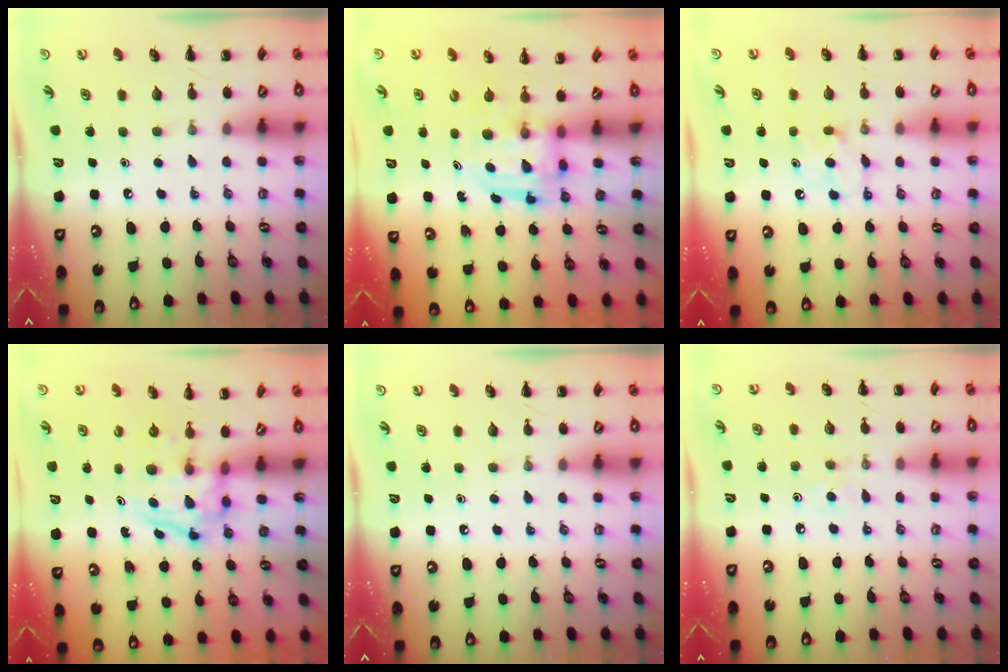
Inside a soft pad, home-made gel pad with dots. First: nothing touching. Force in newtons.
{"total": 3.1, "press": 3.1, "slide": 0.2}
{"total": 6.8, "press": 6.6, "slide": 1.8}
{"total": 3.8, "press": 3.7, "slide": 0.6}
{"total": 0.0}
{"total": 4.3, "press": 4.0, "slide": 1.3}